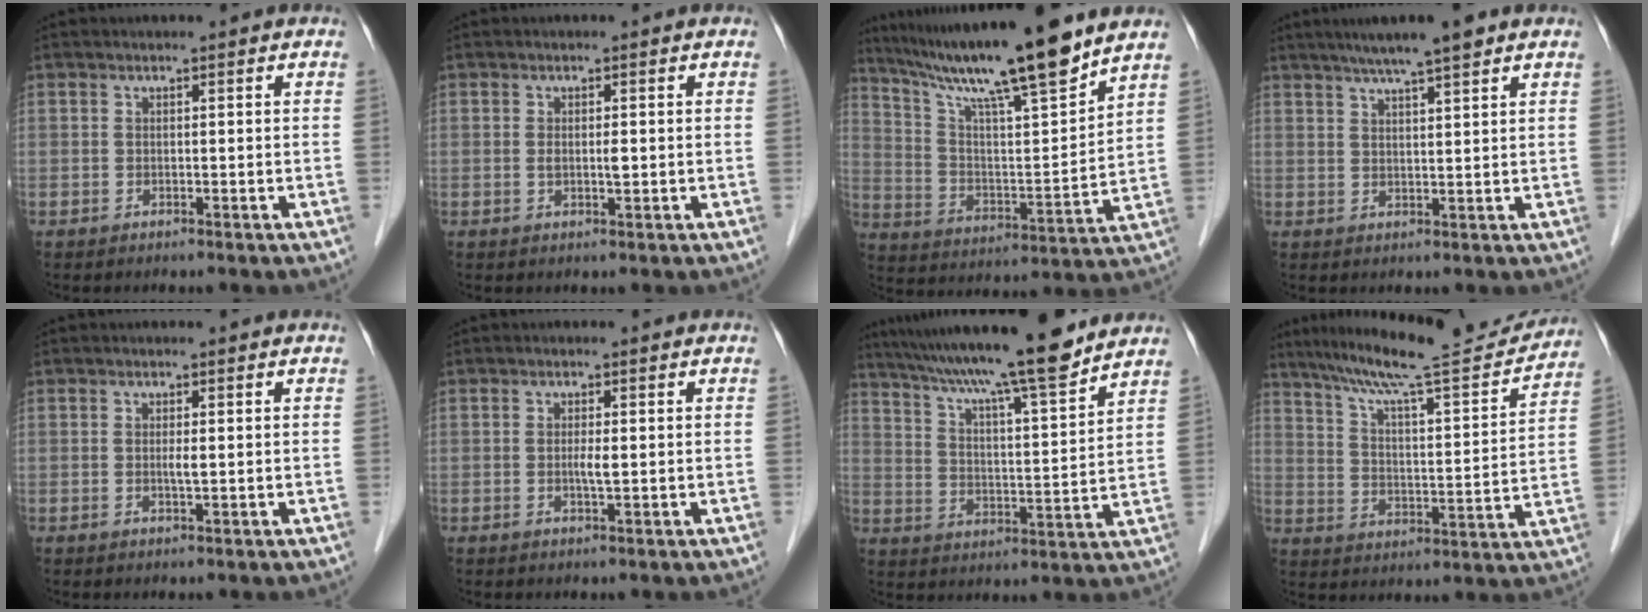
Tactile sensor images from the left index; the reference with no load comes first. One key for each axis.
{"total": 1.6, "fx": 0.0, "fy": 0.3, "fz": 1.5, "tx": -0.030, "ty": -0.001, "tz": 0.001}
{"total": 19.1, "fx": 15.4, "fy": -0.1, "fz": 11.2, "tx": -0.190, "ty": 0.001, "tz": 0.261}
{"total": 7.6, "fx": 5.7, "fy": 0.2, "fz": 5.0, "tx": -0.079, "ty": 0.023, "tz": 0.089}
{"total": 1.2, "fx": 0.1, "fy": 0.1, "fz": 1.2, "tx": -0.026, "ty": -0.002, "tz": 0.001}
{"total": 1.7, "fx": 0.0, "fy": 0.1, "fz": 1.7, "tx": -0.034, "ty": -0.002, "tz": -0.001}
{"total": 18.8, "fx": 15.9, "fy": 0.4, "fz": 10.1, "tx": -0.169, "ty": 0.014, "tz": 0.248}
{"total": 19.5, "fx": 17.6, "fy": 1.0, "fz": 8.3, "tx": -0.139, "ty": -0.007, "tz": 0.263}